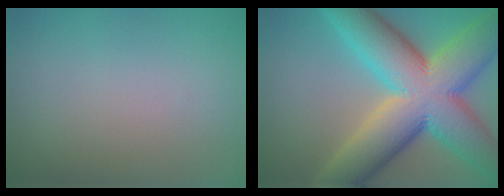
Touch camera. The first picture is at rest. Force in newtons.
{"total": 15.5, "press": 15.4, "slide": 0.5}